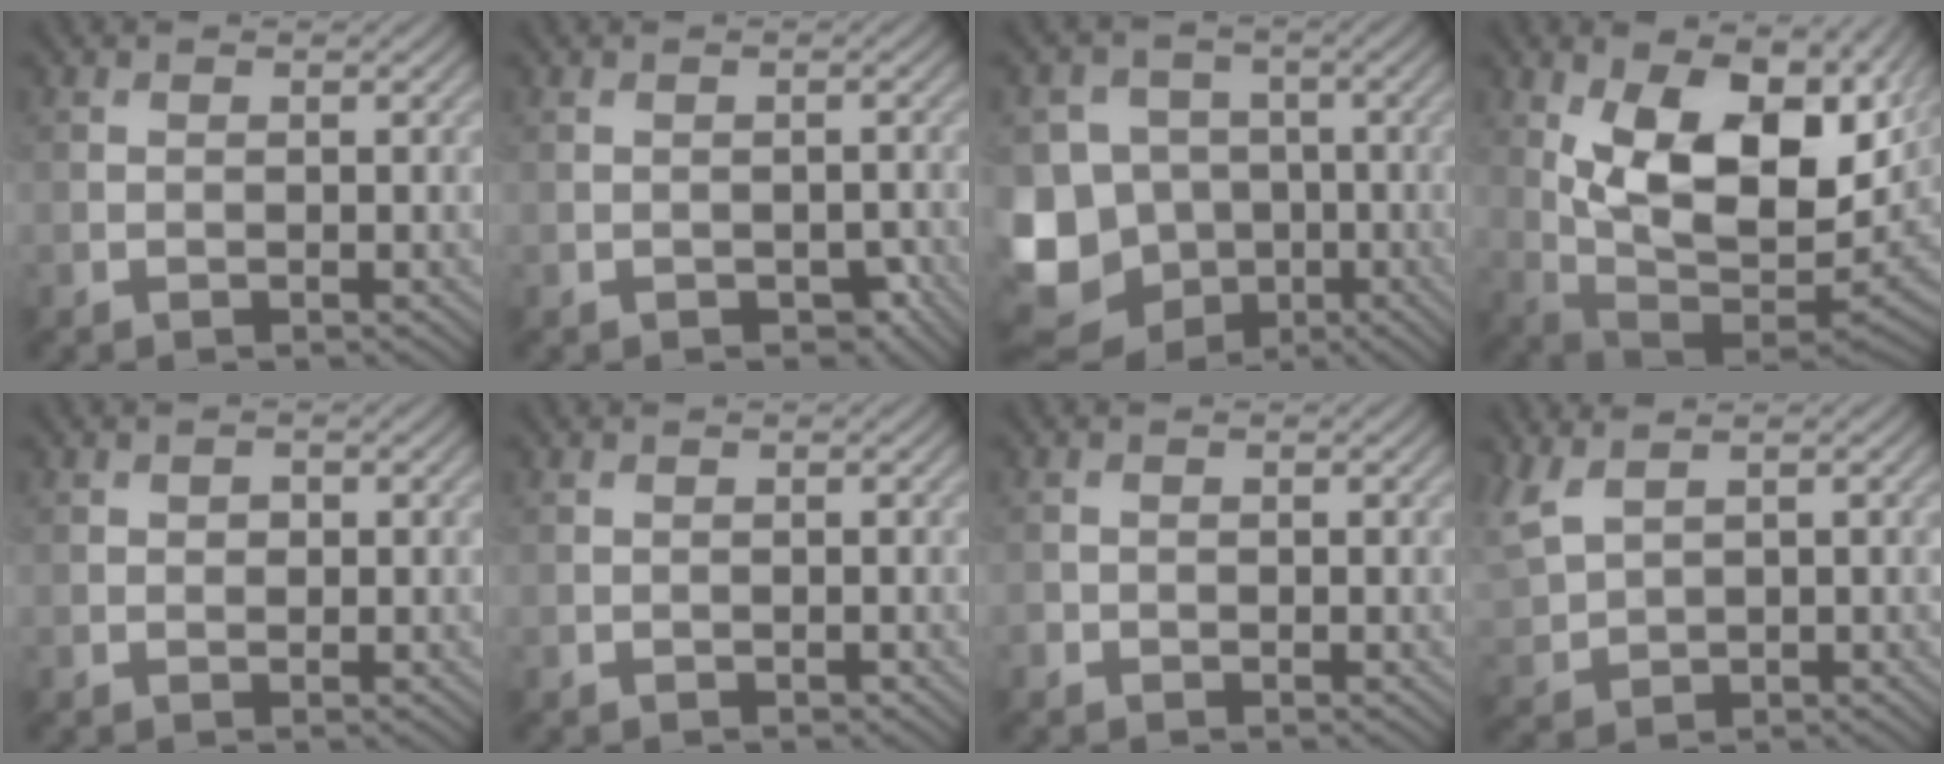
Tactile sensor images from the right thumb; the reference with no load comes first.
{"total": 1.9, "force": [-1.0, 1.1, 1.2], "torque": [-0.020, -0.006, -0.012]}
{"total": 13.5, "force": [-4.5, 11.6, 5.4], "torque": [-0.160, -0.032, -0.102]}
{"total": 15.8, "force": [5.6, 7.6, 12.6], "torque": [-0.224, -0.006, 0.105]}
{"total": 0.9, "force": [0.2, 0.7, 0.5], "torque": [-0.007, -0.002, 0.001]}
{"total": 0.0}
{"total": 0.6, "force": [-0.4, 0.4, 0.0], "torque": [0.001, -0.004, -0.008]}
{"total": 4.4, "force": [2.8, 2.0, 2.9], "torque": [-0.089, 0.008, 0.061]}